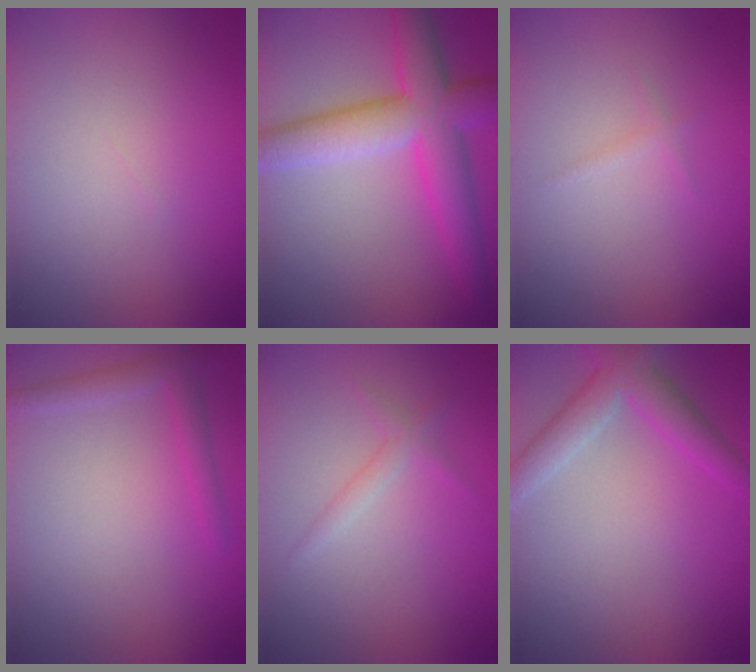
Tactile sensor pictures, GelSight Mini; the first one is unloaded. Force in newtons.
{"total": 7.7, "press": 7.7, "slide": 0.2}
{"total": 0.6, "press": 0.6, "slide": 0.1}
{"total": 2.0, "press": 2.0, "slide": 0.1}
{"total": 1.4, "press": 1.4, "slide": 0.1}
{"total": 3.8, "press": 3.8, "slide": 0.2}